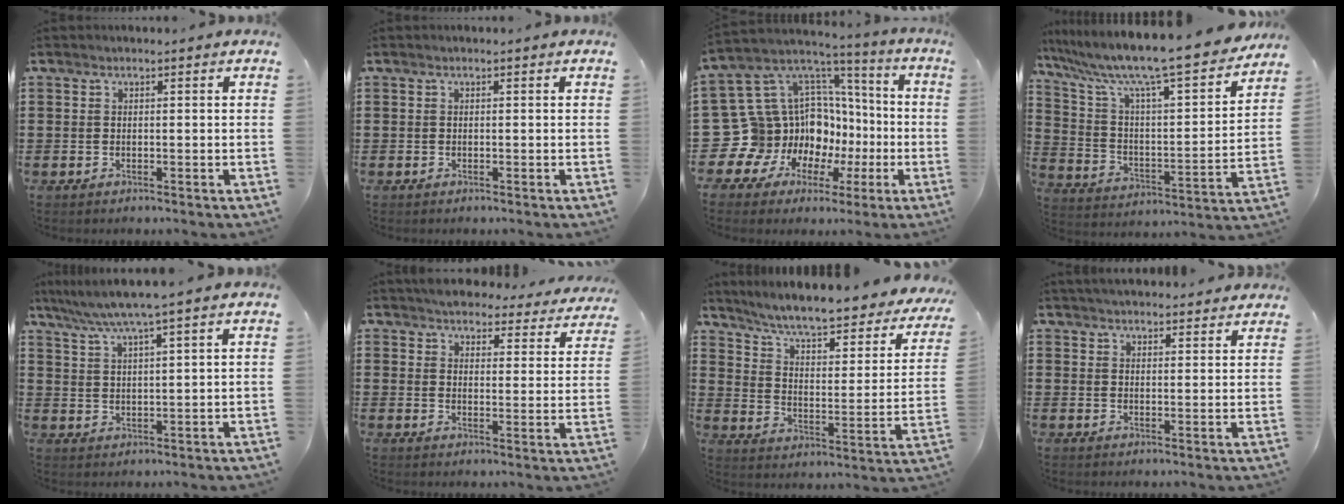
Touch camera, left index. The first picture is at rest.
{"total": 0.0}
{"total": 15.1, "force": [-3.6, 13.9, 4.6], "torque": [-0.146, -0.040, -0.017]}
{"total": 10.5, "force": [8.9, 0.4, 5.5], "torque": [-0.146, -0.069, 0.143]}
{"total": 4.9, "force": [4.0, -0.6, 2.8], "torque": [-0.068, -0.015, 0.067]}
{"total": 4.4, "force": [4.3, 0.5, 0.4], "torque": [-0.030, -0.021, 0.075]}
{"total": 6.4, "force": [5.6, 0.1, 3.1], "torque": [-0.084, -0.047, 0.090]}
{"total": 3.1, "force": [3.1, 0.1, 0.2], "torque": [-0.011, -0.006, 0.058]}